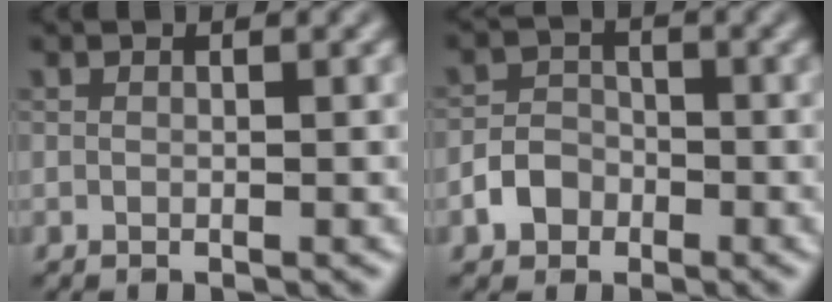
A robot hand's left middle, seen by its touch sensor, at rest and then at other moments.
{"total": 2.6, "force": [-1.4, 2.0, 1.0], "torque": [-0.013, 0.007, -0.028]}